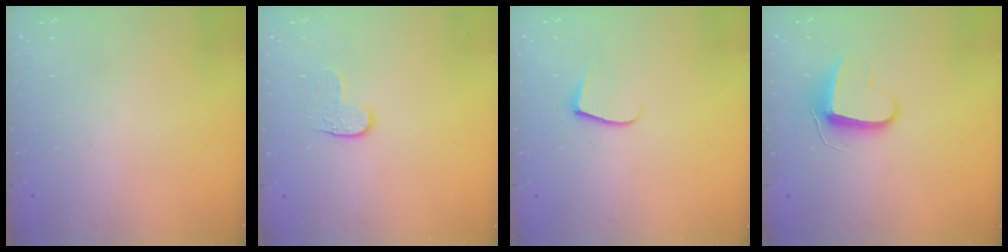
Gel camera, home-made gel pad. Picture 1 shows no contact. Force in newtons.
{"total": 3.6, "press": 3.6, "slide": 0.4}
{"total": 7.7, "press": 7.7, "slide": 0.6}
{"total": 8.9, "press": 8.9, "slide": 0.1}